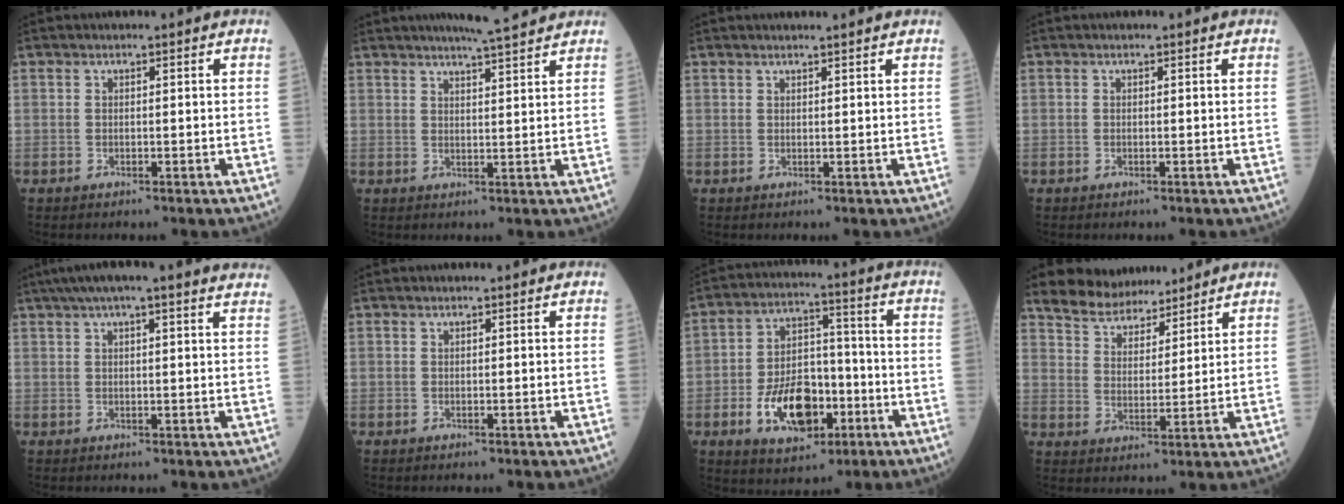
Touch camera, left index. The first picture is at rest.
{"total": 6.5, "force": [5.9, -0.1, 2.8], "torque": [-0.049, 0.008, 0.082]}
{"total": 2.1, "force": [2.0, -0.4, 0.6], "torque": [-0.010, 0.006, 0.029]}
{"total": 0.0}
{"total": 15.3, "force": [12.9, 1.1, 8.3], "torque": [-0.132, 0.047, 0.156]}
{"total": 0.0}
{"total": 12.4, "force": [-4.8, 7.1, 9.1], "torque": [-0.176, 0.010, -0.074]}
{"total": 8.2, "force": [7.6, 2.6, 1.8], "torque": [-0.035, 0.015, 0.141]}